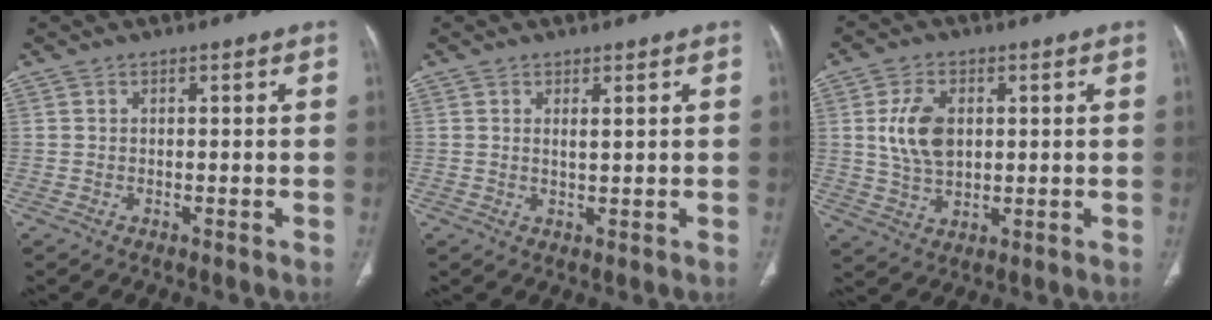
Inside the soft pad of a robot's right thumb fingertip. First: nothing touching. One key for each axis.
{"total": 1.5, "fx": 0.7, "fy": 0.3, "fz": 1.3, "tx": -0.022, "ty": -0.006, "tz": 0.013}
{"total": 8.8, "fx": 1.6, "fy": 5.6, "fz": 6.6, "tx": -0.116, "ty": -0.006, "tz": 0.037}